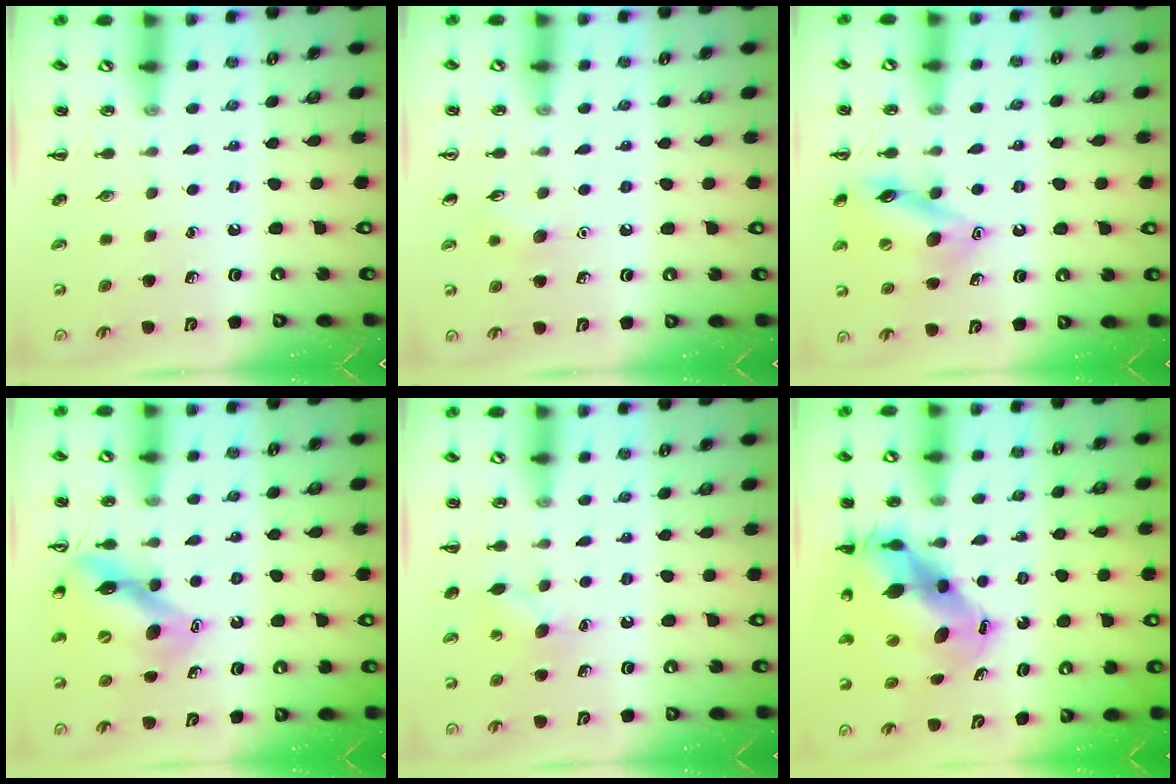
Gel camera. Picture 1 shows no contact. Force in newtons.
{"total": 4.9, "press": 4.6, "slide": 1.4}
{"total": 14.6, "press": 14.4, "slide": 2.2}
{"total": 11.0, "press": 10.5, "slide": 3.4}
{"total": 6.5, "press": 6.3, "slide": 1.6}
{"total": 11.4, "press": 11.0, "slide": 2.8}